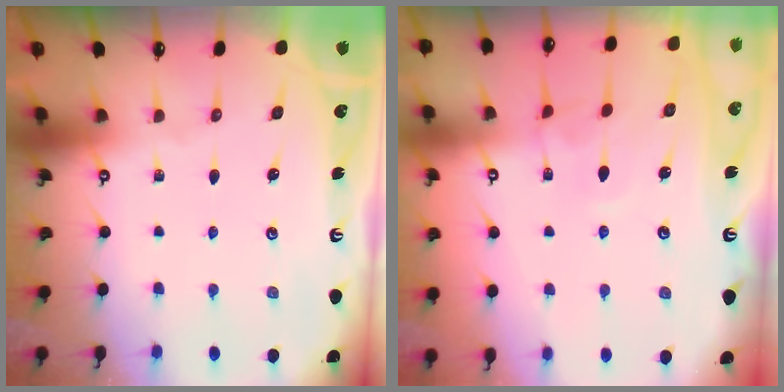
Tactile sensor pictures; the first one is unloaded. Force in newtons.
{"total": 1.2, "press": 1.2, "slide": 0.4}